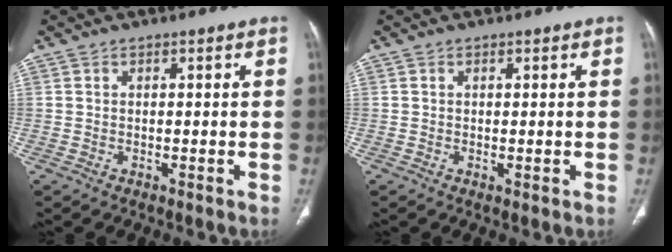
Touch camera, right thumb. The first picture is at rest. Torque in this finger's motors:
{"motor_torque": [-0.14, 0.63, 0.31, -0.14, 0.08]}